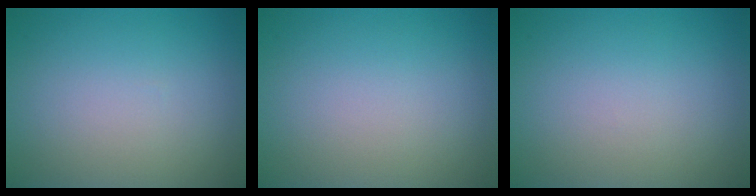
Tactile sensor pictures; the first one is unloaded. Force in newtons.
{"total": 0.0}
{"total": 0.0}